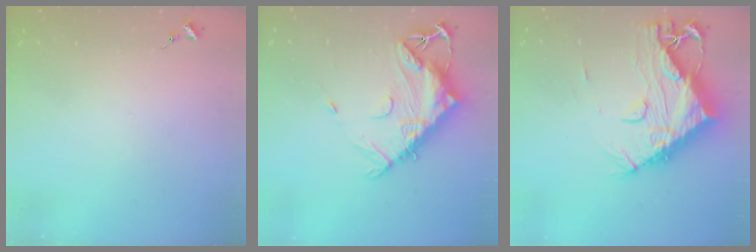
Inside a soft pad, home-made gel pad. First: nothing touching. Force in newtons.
{"total": 14.5, "press": 14.4, "slide": 1.4}
{"total": 18.4, "press": 18.3, "slide": 1.6}